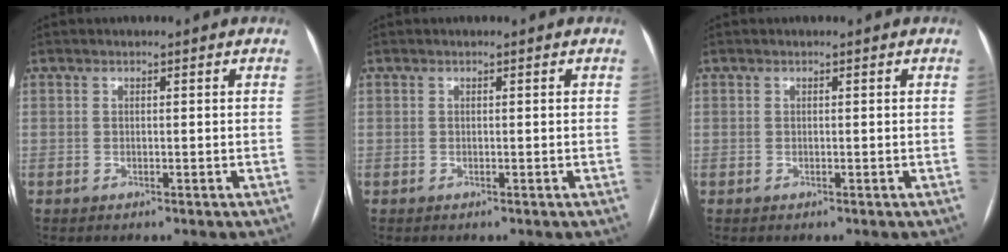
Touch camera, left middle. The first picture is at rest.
{"total": 0.0}
{"total": 0.0}